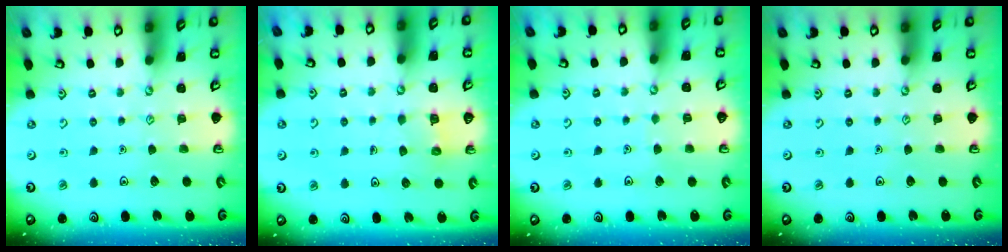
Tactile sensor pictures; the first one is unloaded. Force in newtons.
{"total": 4.4, "press": 4.4, "slide": 0.3}
{"total": 1.3, "press": 1.3, "slide": 0.1}
{"total": 0.0}